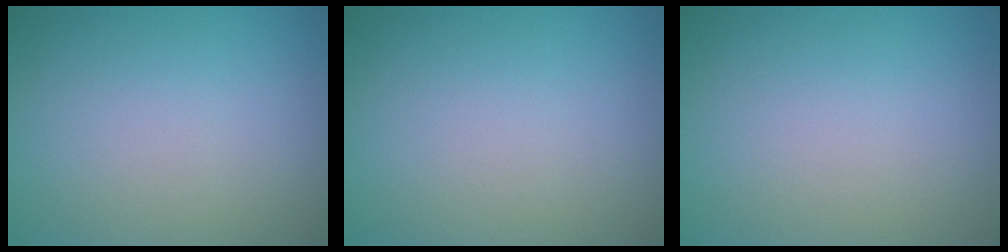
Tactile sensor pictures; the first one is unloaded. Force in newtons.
{"total": 0.0}
{"total": 0.0}